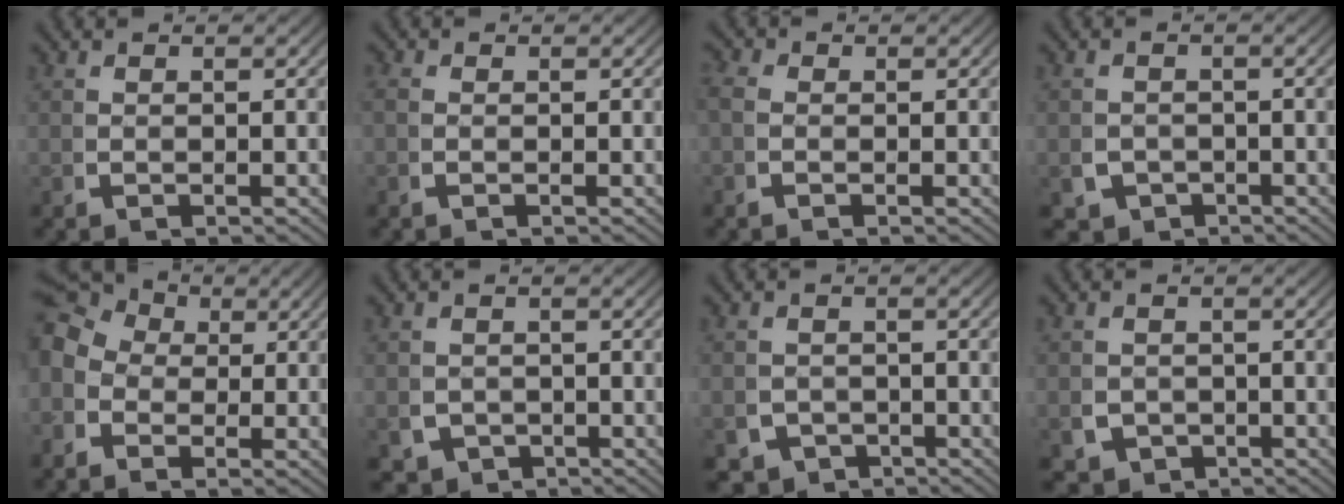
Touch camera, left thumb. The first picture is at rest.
{"total": 0.6, "force": [-0.3, 0.5, 0.3], "torque": [-0.012, -0.005, -0.006]}
{"total": 1.3, "force": [-0.3, 1.1, 0.6], "torque": [-0.015, -0.003, -0.011]}
{"total": 4.2, "force": [-2.4, 3.3, 1.1], "torque": [-0.016, -0.028, -0.035]}
{"total": 6.5, "force": [2.1, 4.9, 3.6], "torque": [-0.053, 0.003, 0.025]}
{"total": 4.1, "force": [-2.2, 3.3, 1.2], "torque": [-0.021, -0.029, -0.031]}
{"total": 4.8, "force": [-3.3, 3.2, 1.1], "torque": [-0.008, -0.028, -0.053]}
{"total": 4.5, "force": [-2.3, 3.7, 1.3], "torque": [-0.022, -0.029, -0.034]}